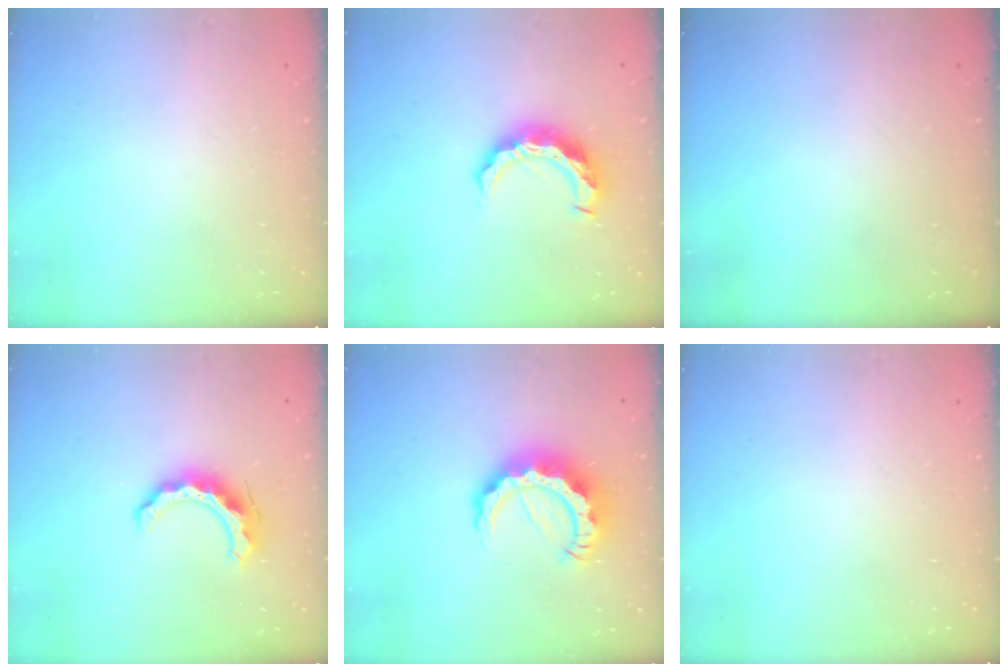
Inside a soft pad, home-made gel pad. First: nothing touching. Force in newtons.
{"total": 9.7, "press": 9.7, "slide": 1.2}
{"total": 0.0}
{"total": 11.2, "press": 11.2, "slide": 0.5}
{"total": 11.5, "press": 11.4, "slide": 1.2}
{"total": 0.0}